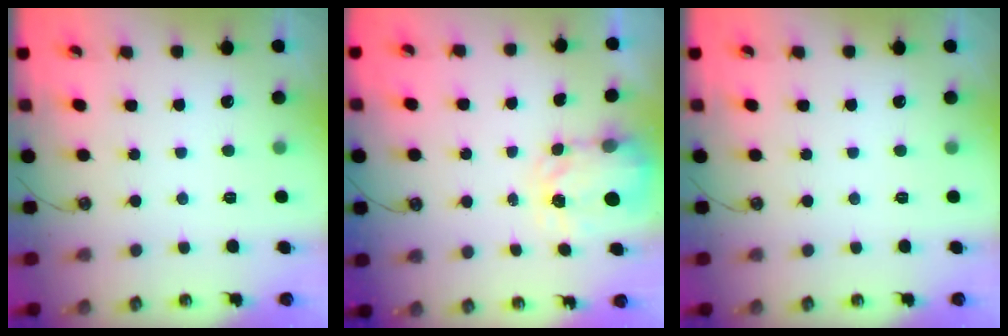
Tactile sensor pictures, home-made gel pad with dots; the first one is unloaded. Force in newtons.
{"total": 3.5, "press": 3.5, "slide": 0.4}
{"total": 0.0}